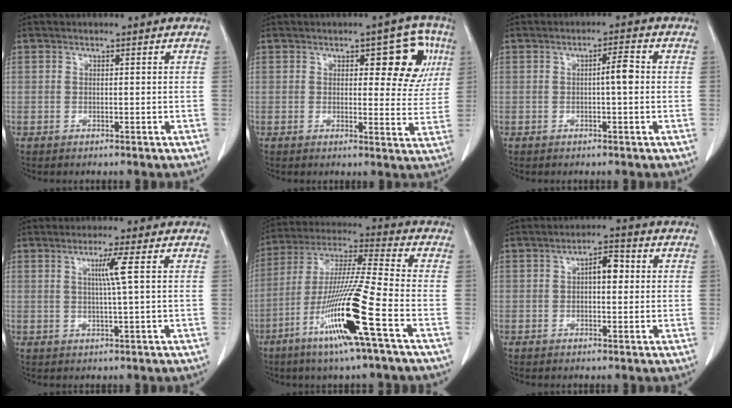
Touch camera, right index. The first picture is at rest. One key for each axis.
{"total": 8.6, "fx": 3.1, "fy": 3.8, "fz": 7.0, "tx": -0.062, "ty": 0.015, "tz": 0.034}
{"total": 2.9, "fx": 0.0, "fy": 0.2, "fz": 2.8, "tx": -0.045, "ty": 0.004, "tz": -0.003}
{"total": 3.6, "fx": 0.9, "fy": -1.1, "fz": 3.3, "tx": -0.062, "ty": -0.004, "tz": 0.017}
{"total": 16.2, "fx": -6.9, "fy": -0.9, "fz": 14.7, "tx": -0.296, "ty": -0.023, "tz": -0.132}
{"total": 3.9, "fx": 0.5, "fy": 1.6, "fz": 3.5, "tx": -0.054, "ty": 0.014, "tz": 0.006}